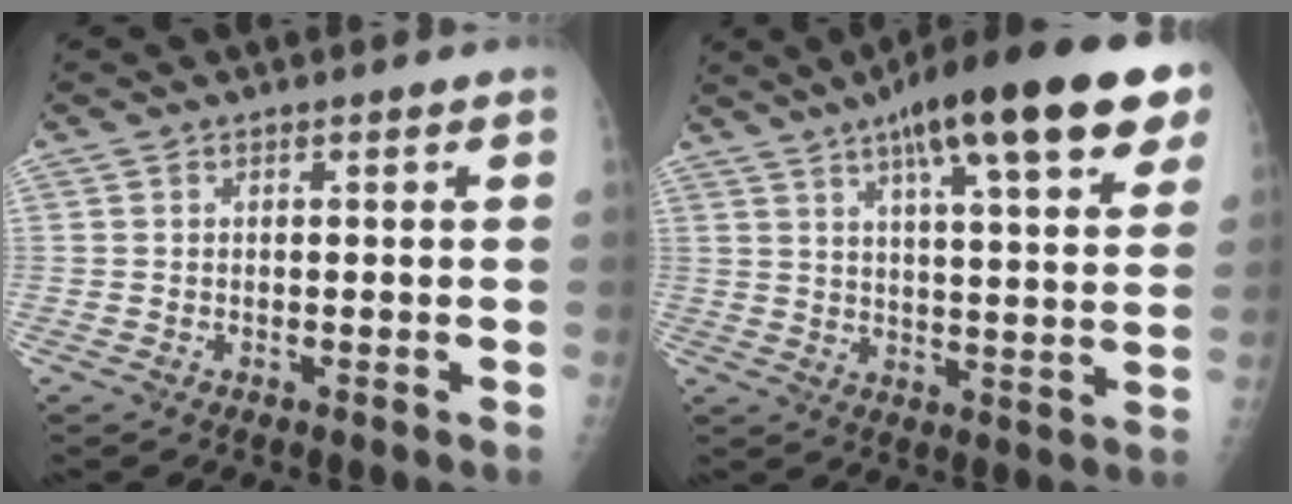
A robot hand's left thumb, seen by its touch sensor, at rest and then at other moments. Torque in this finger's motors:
{"motor_torque": [0.58, 0.80, 1.89, -0.88, 0.17]}